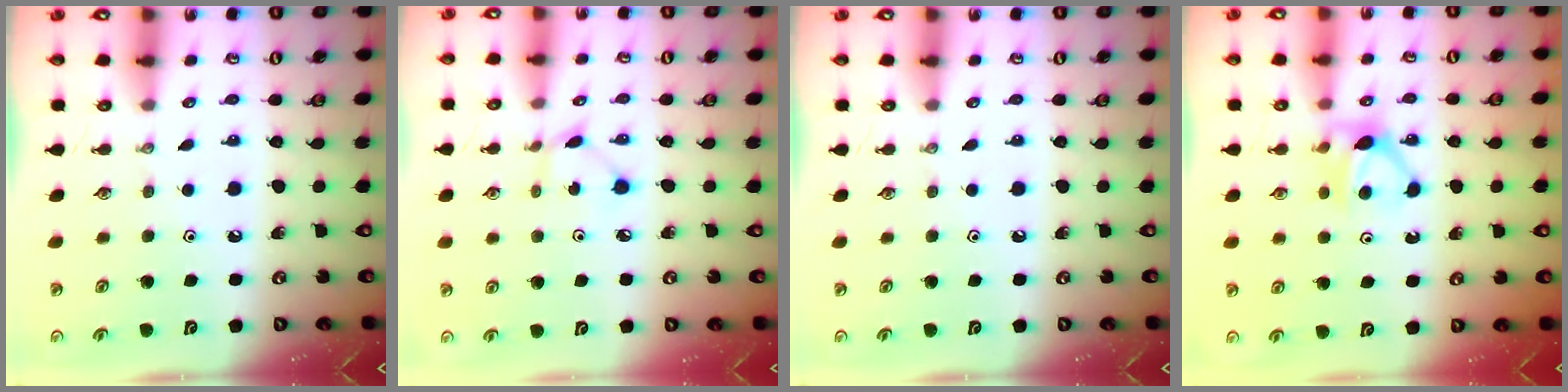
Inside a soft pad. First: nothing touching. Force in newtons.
{"total": 1.9, "press": 1.9, "slide": 0.1}
{"total": 0.0}
{"total": 5.6, "press": 5.5, "slide": 0.7}